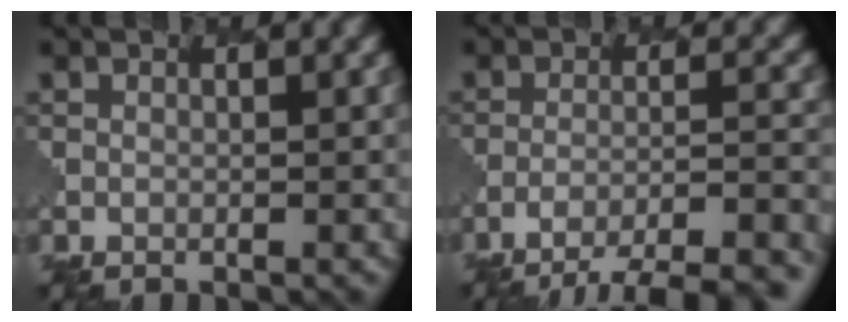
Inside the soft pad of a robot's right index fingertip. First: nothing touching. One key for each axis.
{"total": 9.0, "fx": -7.5, "fy": 1.8, "fz": 4.7, "tx": -0.071, "ty": -0.010, "tz": -0.095}